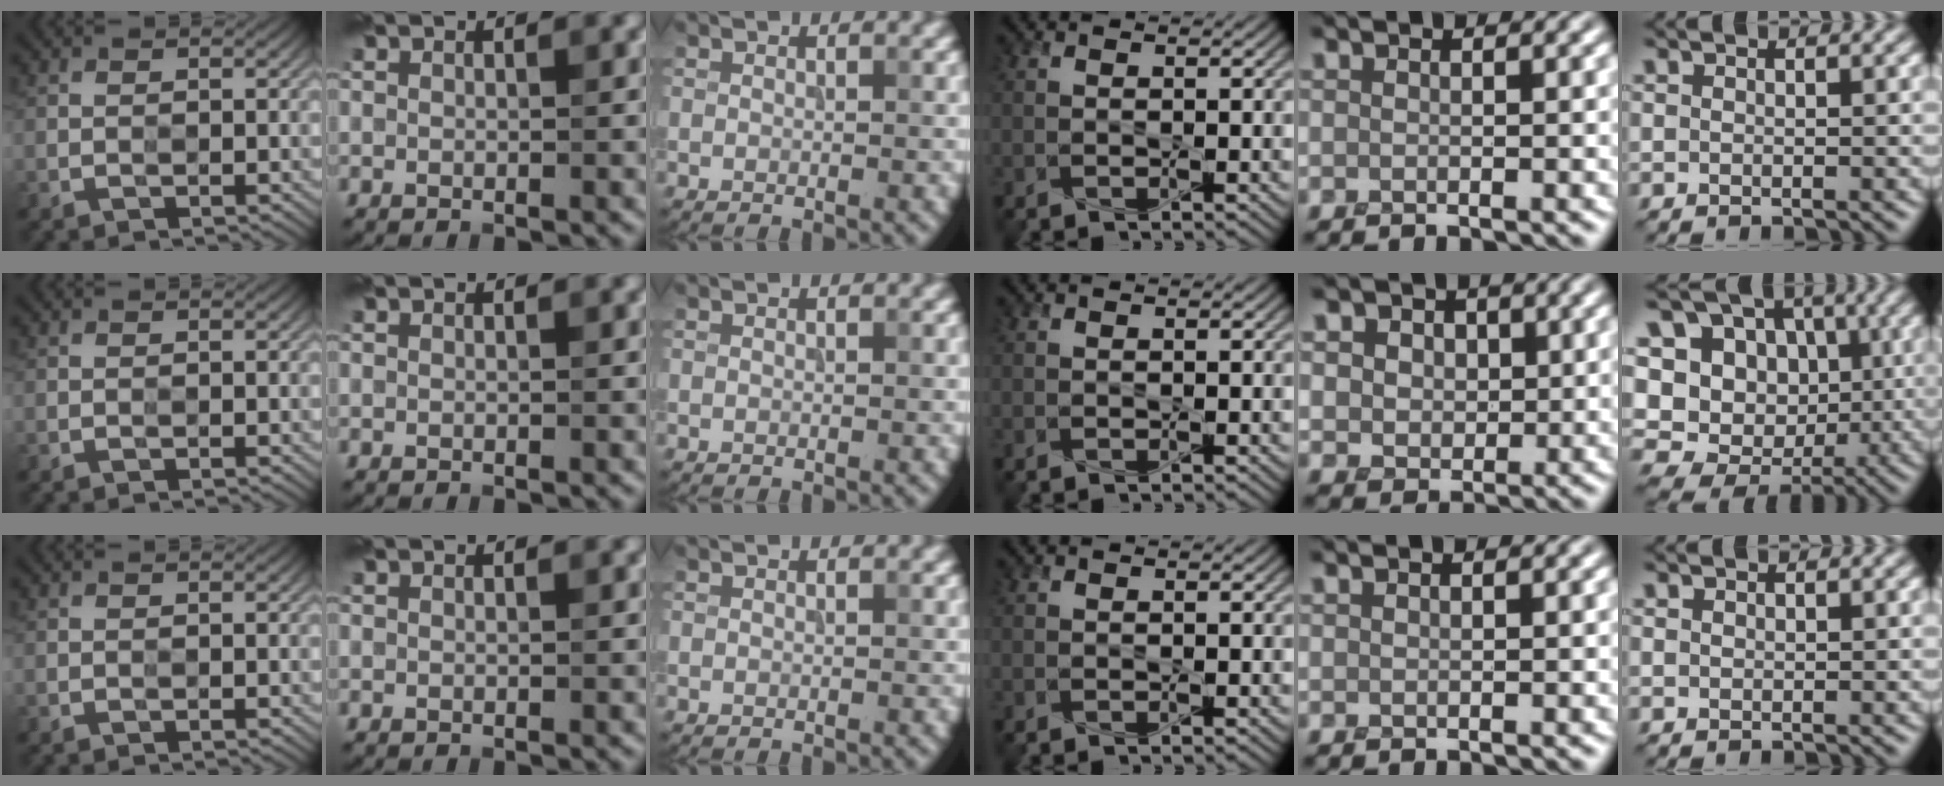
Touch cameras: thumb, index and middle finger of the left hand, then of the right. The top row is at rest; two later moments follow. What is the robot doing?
{"motion": "press", "object": "memory foam"}